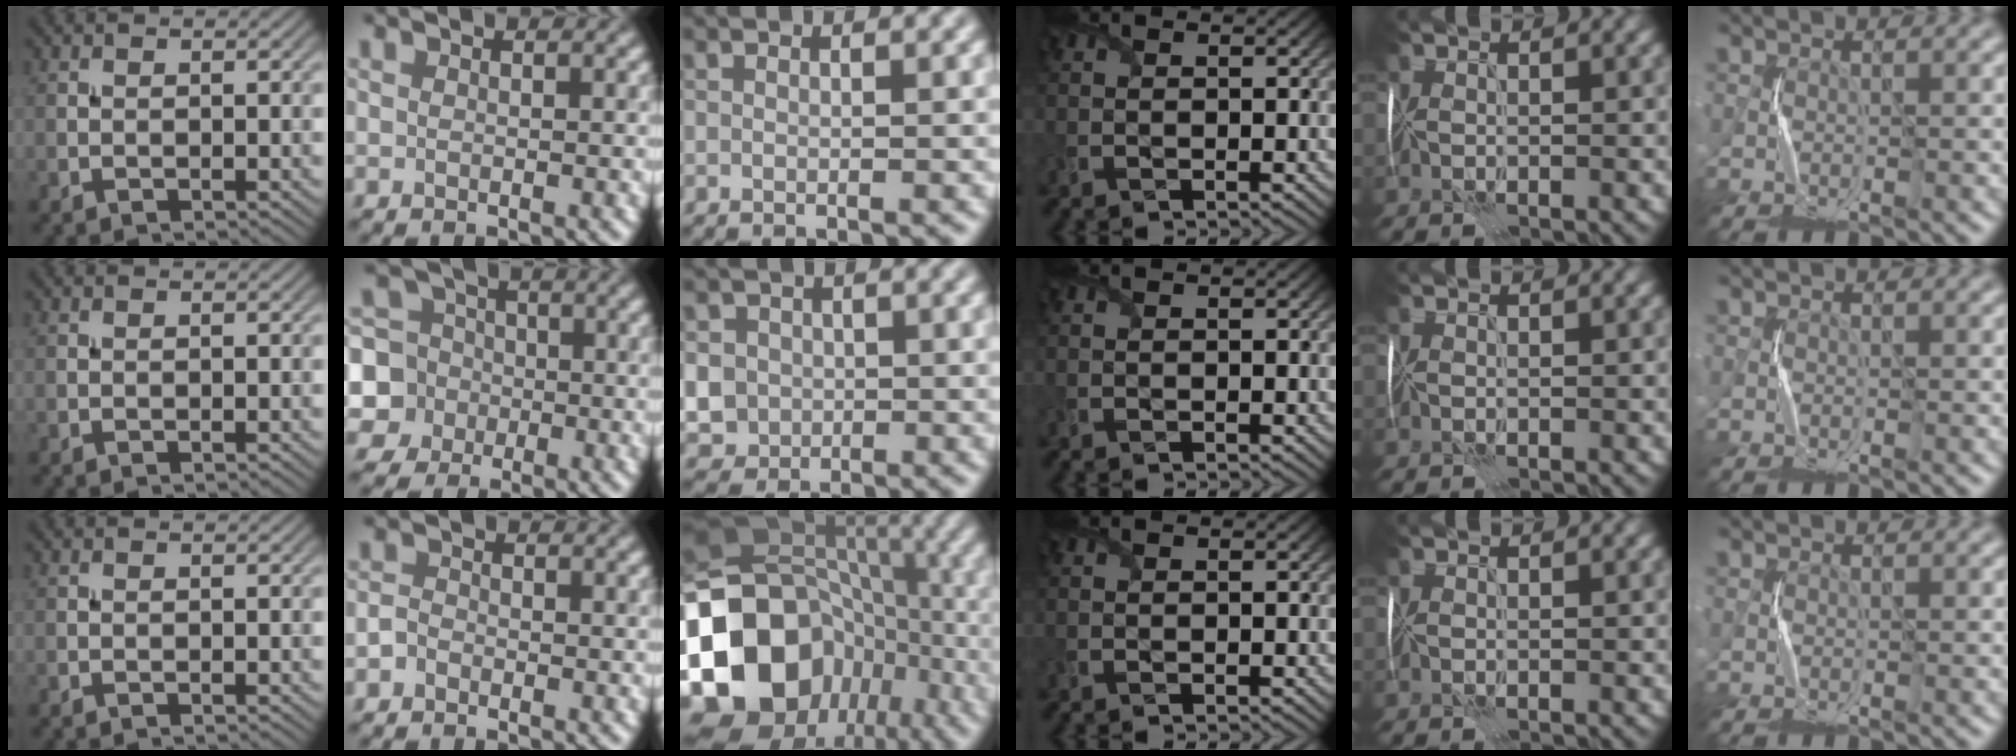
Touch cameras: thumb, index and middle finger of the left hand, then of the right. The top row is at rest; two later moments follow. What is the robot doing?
{"motion": "fold", "object": "shipping label"}